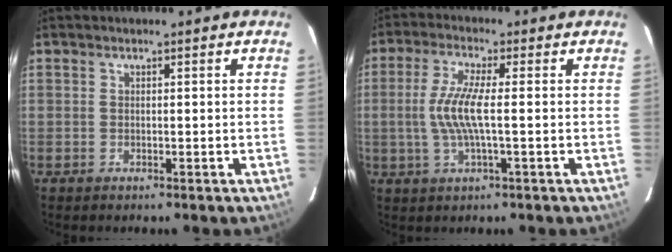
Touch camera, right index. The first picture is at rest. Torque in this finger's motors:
{"motor_torque": [0.27, -0.01, 0.47, 0.12]}